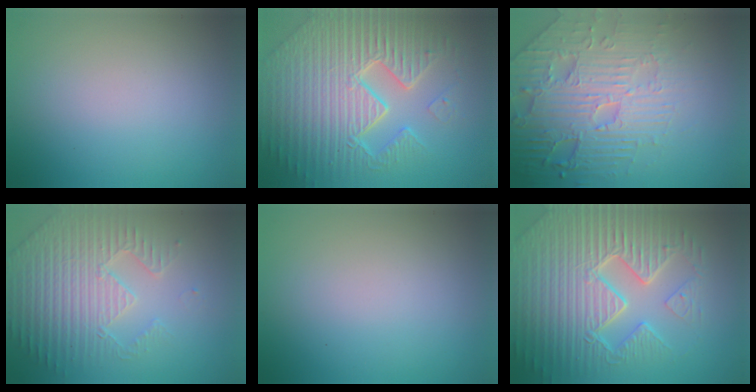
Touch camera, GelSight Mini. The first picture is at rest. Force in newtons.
{"total": 11.2, "press": 7.1, "slide": 8.7}
{"total": 7.4, "press": 6.0, "slide": 4.4}
{"total": 4.9, "press": 4.5, "slide": 1.9}
{"total": 0.0}
{"total": 10.0, "press": 6.7, "slide": 7.4}